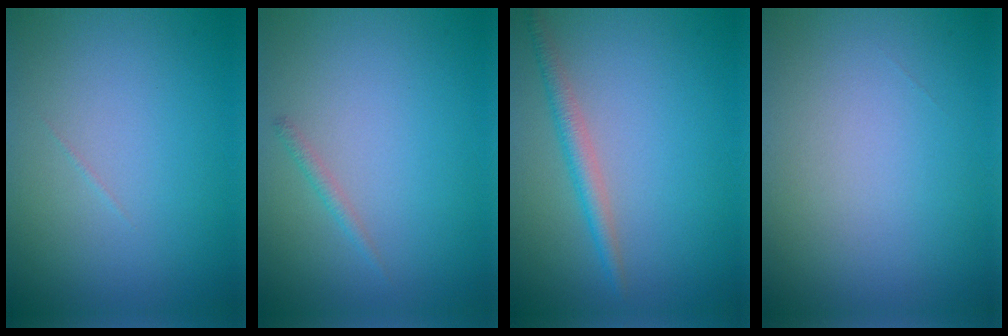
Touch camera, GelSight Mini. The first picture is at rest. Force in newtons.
{"total": 0.8, "press": 0.8, "slide": 0.0}
{"total": 2.2, "press": 2.1, "slide": 0.0}
{"total": 0.0}